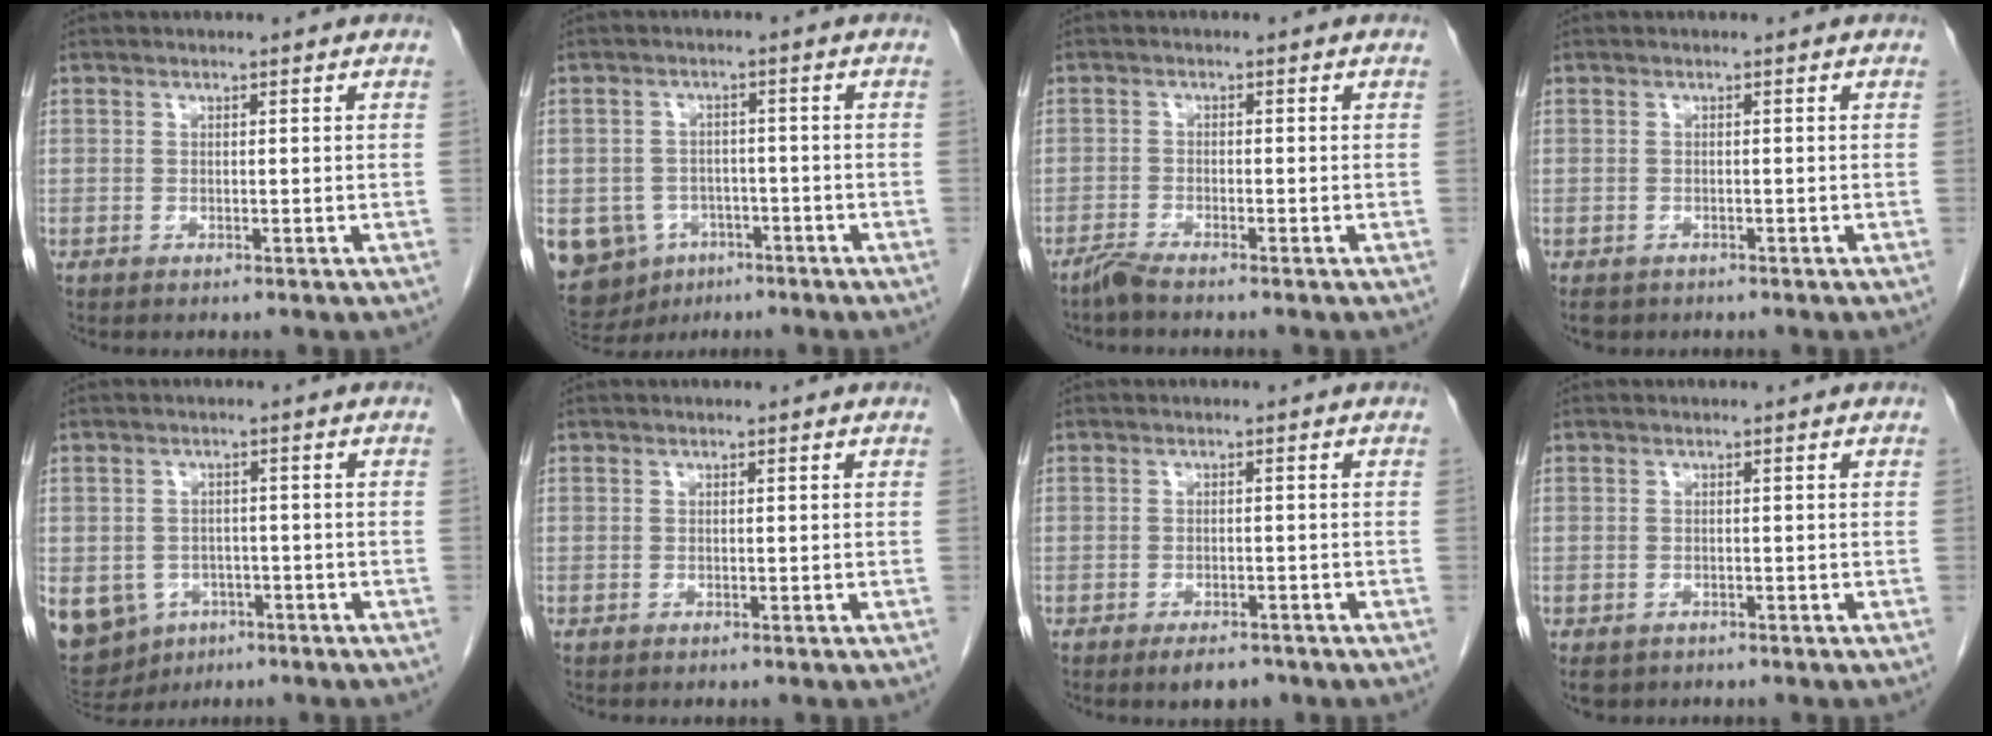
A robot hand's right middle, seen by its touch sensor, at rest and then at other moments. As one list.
[{"total": 11.6, "force": [-5.0, 9.7, 3.7], "torque": [-0.100, 0.011, -0.067]}, {"total": 2.1, "force": [-1.9, -0.1, 0.9], "torque": [-0.027, -0.005, -0.040]}, {"total": 2.4, "force": [-1.8, 1.5, 0.5], "torque": [-0.008, -0.001, -0.023]}, {"total": 19.8, "force": [-8.1, 16.1, 8.1], "torque": [-0.259, -0.003, -0.103]}, {"total": 0.0}, {"total": 3.4, "force": [-2.5, 1.3, 1.9], "torque": [-0.032, -0.005, -0.031]}, {"total": 2.6, "force": [-1.8, 1.7, 0.7], "torque": [-0.009, -0.001, -0.025]}]